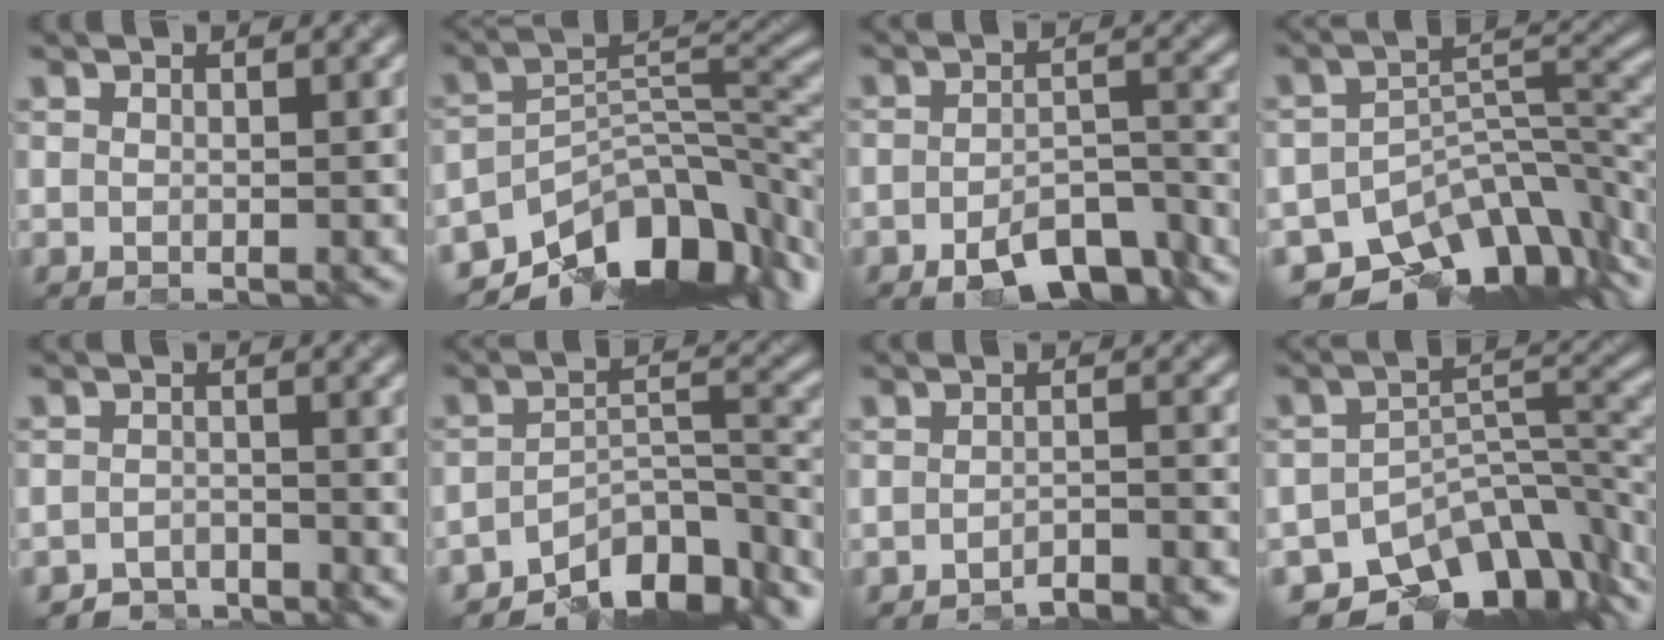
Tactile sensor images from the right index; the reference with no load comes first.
{"total": 11.2, "force": [-7.9, 5.5, 5.9], "torque": [-0.094, -0.002, -0.136]}
{"total": 7.7, "force": [-5.5, 3.1, 4.4], "torque": [-0.070, -0.014, -0.078]}
{"total": 10.9, "force": [-8.3, 4.9, 5.1], "torque": [-0.077, -0.009, -0.129]}
{"total": 3.1, "force": [-3.0, 0.2, -0.8], "torque": [0.013, 0.001, -0.052]}
{"total": 7.8, "force": [-6.0, 3.0, 4.0], "torque": [-0.044, -0.010, -0.094]}
{"total": 4.0, "force": [-3.8, 0.3, 1.2], "torque": [-0.022, 0.000, -0.053]}
{"total": 9.9, "force": [-7.8, 4.3, 4.3], "torque": [-0.054, -0.011, -0.124]}